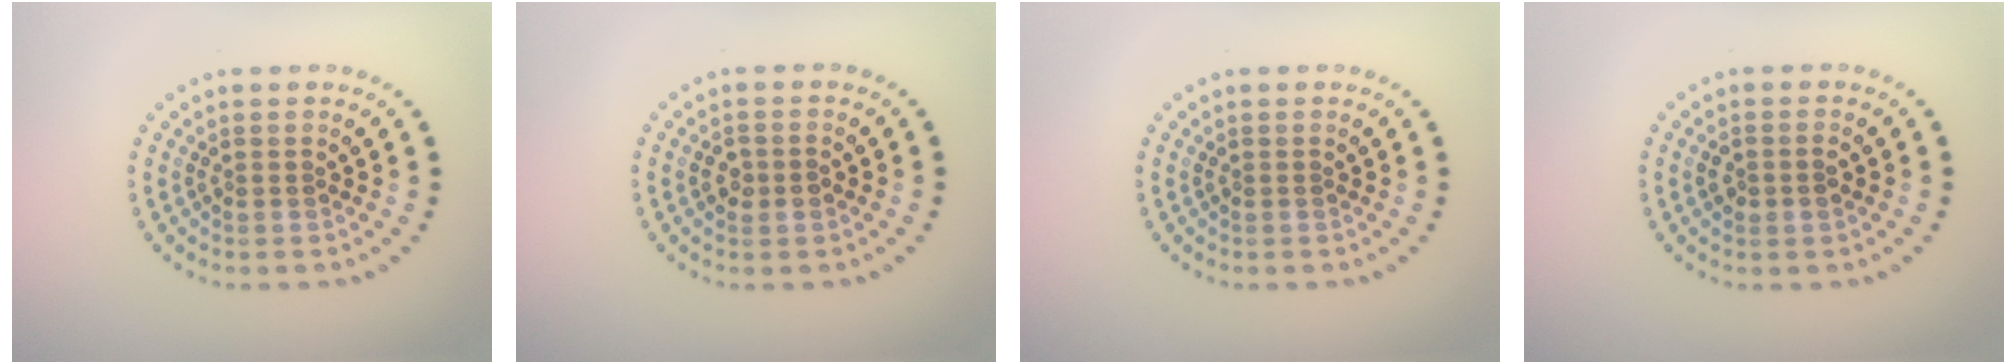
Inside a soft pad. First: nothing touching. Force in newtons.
{"total": 1.5, "press": 1.5, "slide": 0.1}
{"total": 0.0}
{"total": 1.6, "press": 1.5, "slide": 0.4}